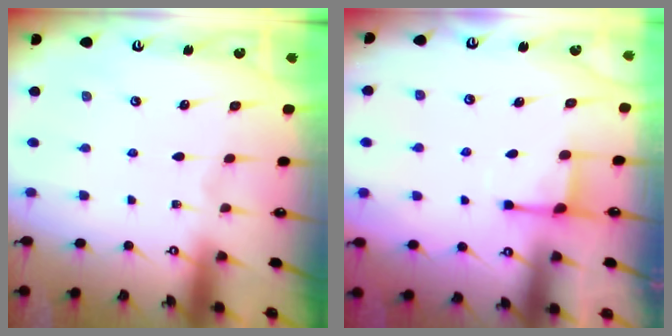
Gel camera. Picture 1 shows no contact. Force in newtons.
{"total": 2.3, "press": 2.2, "slide": 0.6}